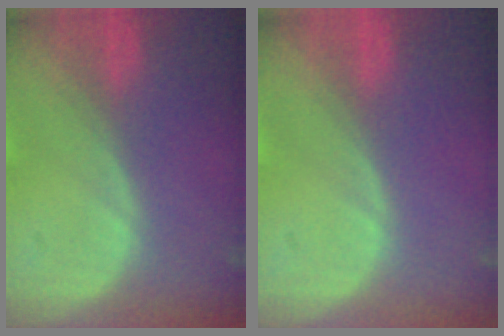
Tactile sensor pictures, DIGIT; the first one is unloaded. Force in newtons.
{"total": 0.0}